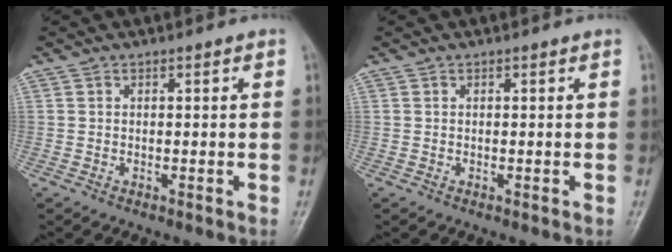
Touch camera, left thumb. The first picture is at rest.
{"total": 0.0}